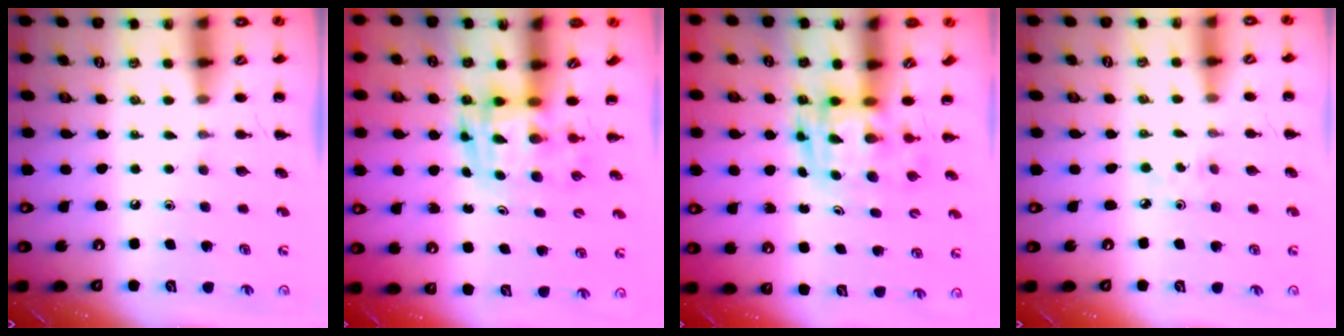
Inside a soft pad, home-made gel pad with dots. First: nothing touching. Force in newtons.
{"total": 3.5, "press": 3.5, "slide": 0.6}
{"total": 3.0, "press": 2.9, "slide": 0.6}
{"total": 2.1, "press": 2.0, "slide": 0.7}